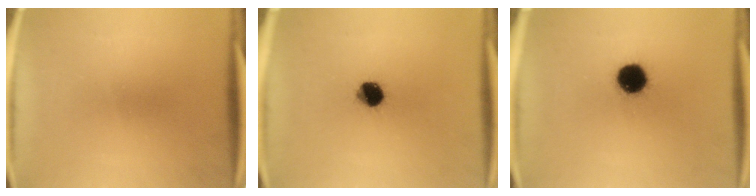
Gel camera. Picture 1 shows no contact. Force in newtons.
{"total": 6.6}
{"total": 10.1}